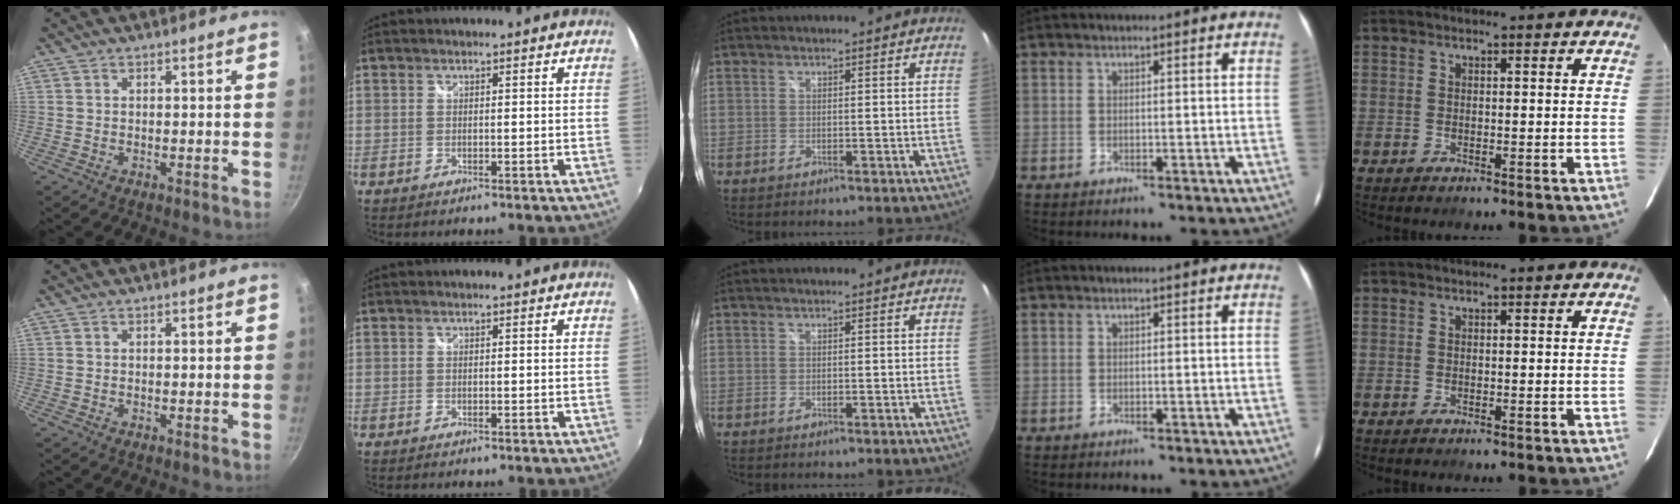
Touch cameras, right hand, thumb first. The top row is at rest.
{}